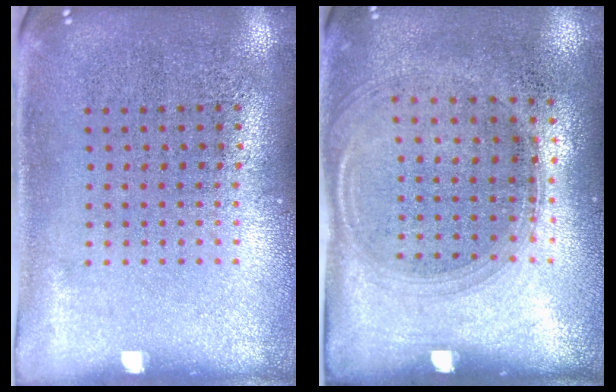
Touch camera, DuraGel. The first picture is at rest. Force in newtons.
{"total": 1.4, "press": 1.2, "slide": 0.7}